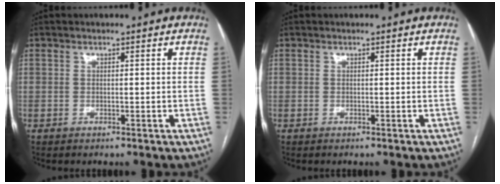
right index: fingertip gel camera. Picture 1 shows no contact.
{"total": 0.0}